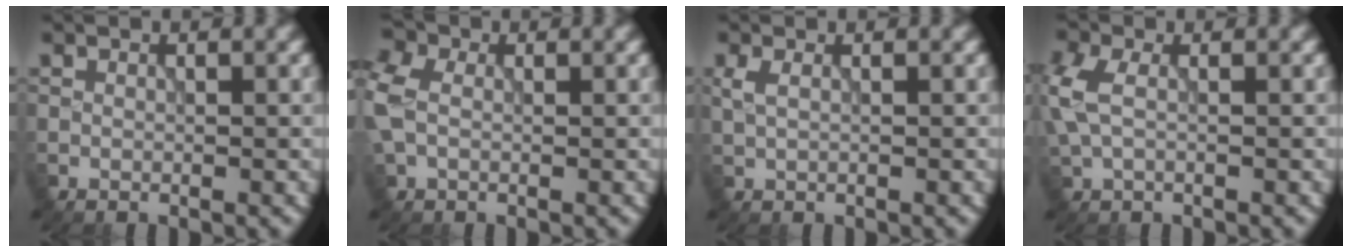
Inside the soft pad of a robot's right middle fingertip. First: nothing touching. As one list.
[{"total": 5.3, "force": [0.3, 3.9, 3.5], "torque": [-0.090, 0.005, 0.000]}, {"total": 1.6, "force": [0.4, 0.8, 1.3], "torque": [-0.031, 0.001, 0.013]}, {"total": 4.2, "force": [-0.1, 2.6, 3.3], "torque": [-0.092, 0.005, -0.006]}]